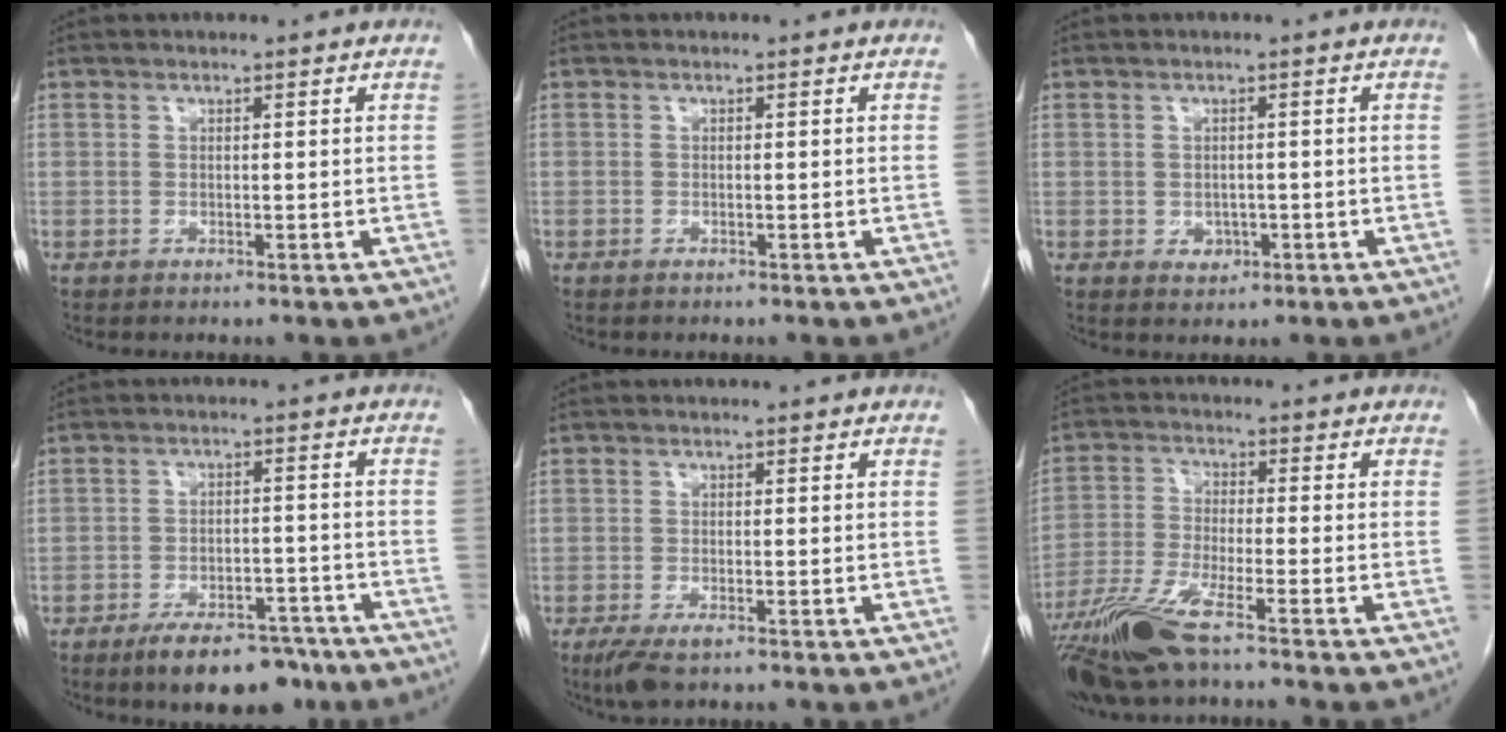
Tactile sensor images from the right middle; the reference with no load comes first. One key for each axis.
{"total": 0.5, "fx": -0.4, "fy": 0.2, "fz": 0.2, "tx": -0.004, "ty": 0.000, "tz": -0.008}
{"total": 2.0, "fx": -0.6, "fy": 1.6, "fz": 0.9, "tx": -0.009, "ty": 0.004, "tz": -0.002}
{"total": 9.7, "fx": -7.3, "fy": 3.9, "fz": 5.0, "tx": -0.068, "ty": 0.004, "tz": -0.113}
{"total": 3.3, "fx": -2.1, "fy": 0.7, "fz": 2.5, "tx": -0.051, "ty": -0.010, "tz": -0.036}
{"total": 10.0, "fx": -6.9, "fy": 0.1, "fz": 7.3, "tx": -0.152, "ty": -0.025, "tz": -0.133}